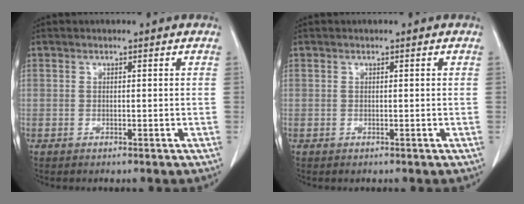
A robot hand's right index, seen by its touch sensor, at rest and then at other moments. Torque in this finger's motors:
{"motor_torque": [0.05, -0.12, 0.01, 0.00]}